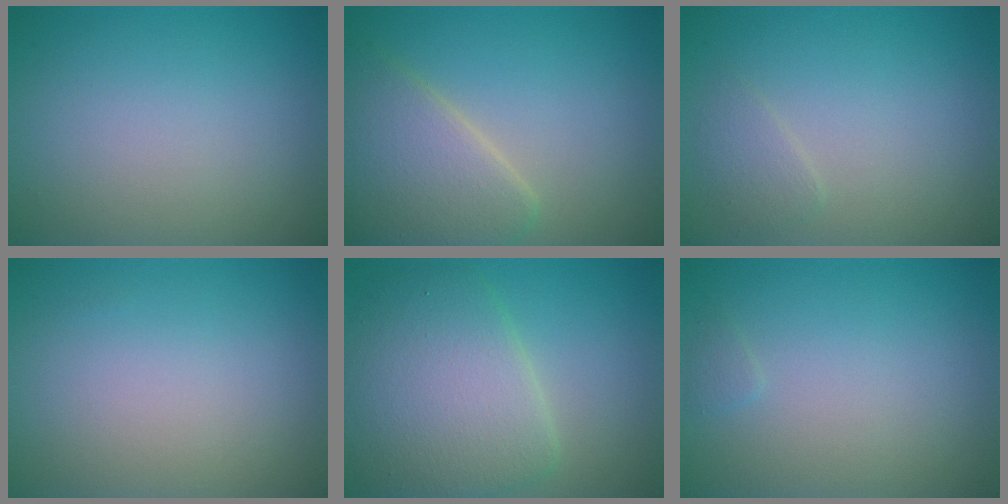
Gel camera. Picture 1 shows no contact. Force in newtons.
{"total": 5.8, "press": 5.7, "slide": 0.3}
{"total": 1.3, "press": 1.3, "slide": 0.1}
{"total": 0.0}
{"total": 7.7, "press": 7.7, "slide": 0.2}
{"total": 0.5, "press": 0.5, "slide": 0.0}